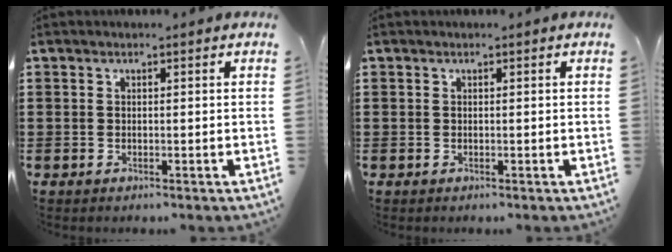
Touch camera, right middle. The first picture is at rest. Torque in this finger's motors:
{"motor_torque": [0.00, -0.01, 0.00, 0.00]}